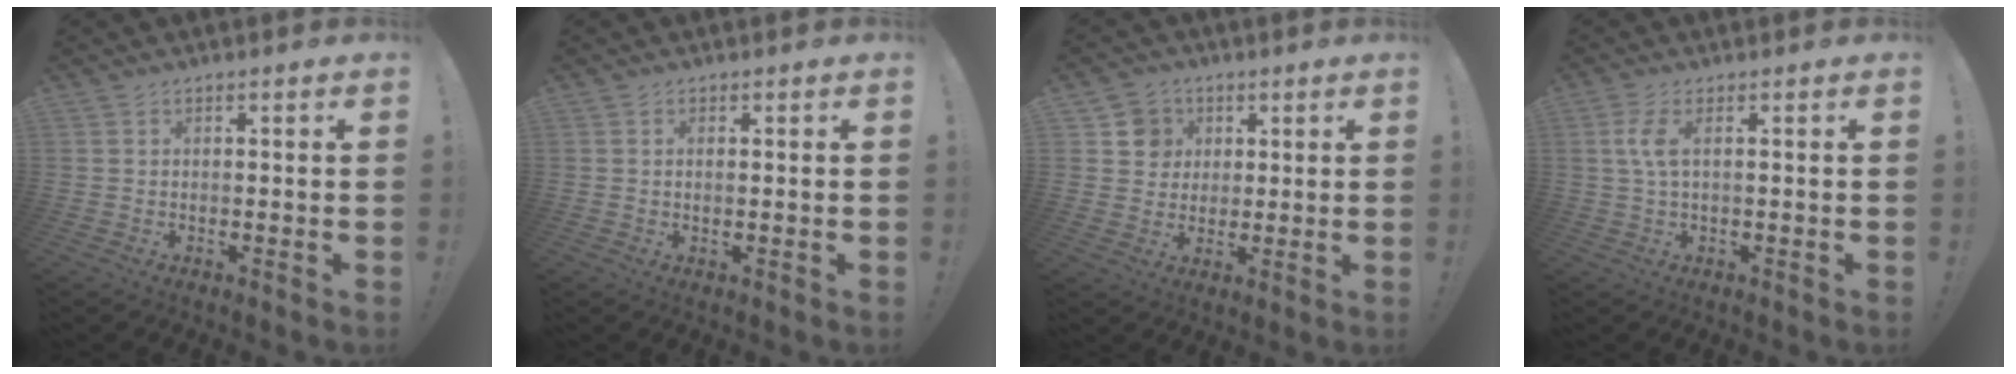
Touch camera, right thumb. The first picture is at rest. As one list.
[{"total": 0.8, "force": [0.3, 0.1, 0.7], "torque": [-0.016, 0.001, 0.006]}, {"total": 7.8, "force": [2.5, 7.2, 1.2], "torque": [-0.003, -0.015, 0.050]}, {"total": 4.4, "force": [0.8, 1.4, 4.1], "torque": [-0.079, -0.004, 0.013]}]